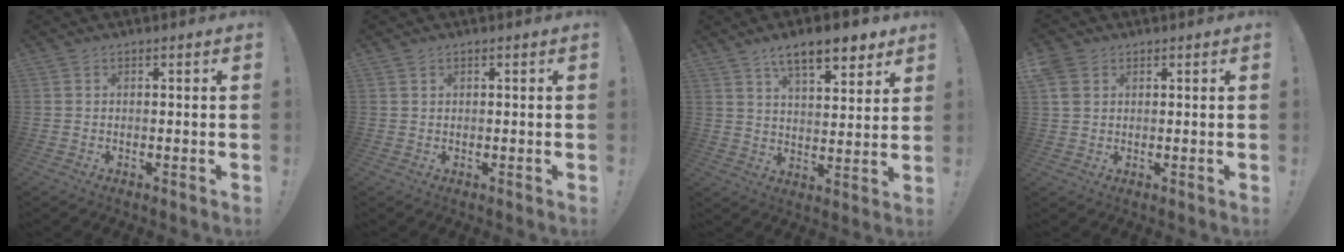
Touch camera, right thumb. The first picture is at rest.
{"total": 0.8, "force": [0.6, 0.4, 0.3], "torque": [-0.003, -0.001, 0.012]}
{"total": 11.2, "force": [7.6, 3.7, 7.4], "torque": [-0.118, -0.037, 0.130]}
{"total": 4.2, "force": [2.0, 3.2, 1.8], "torque": [-0.033, 0.001, 0.041]}